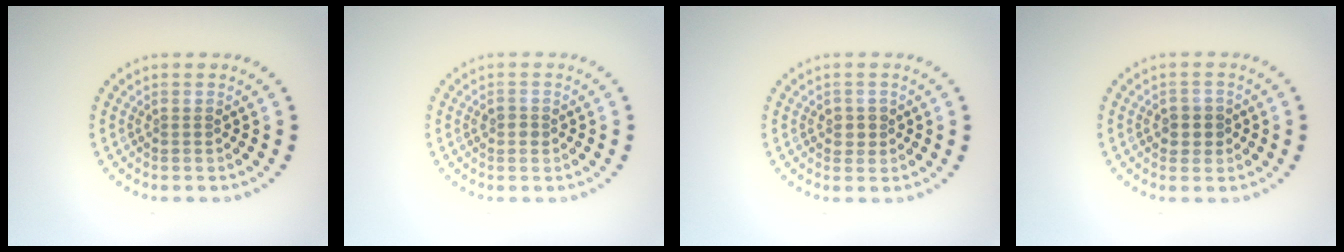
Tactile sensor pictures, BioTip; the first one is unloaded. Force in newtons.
{"total": 1.0, "press": 1.0, "slide": 0.2}
{"total": 1.3, "press": 1.2, "slide": 0.6}
{"total": 1.9, "press": 1.8, "slide": 0.6}